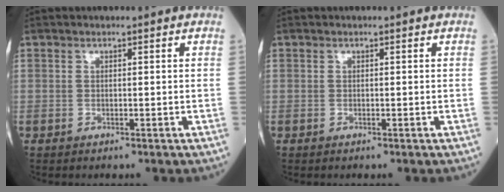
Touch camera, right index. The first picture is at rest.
{"total": 0.0}